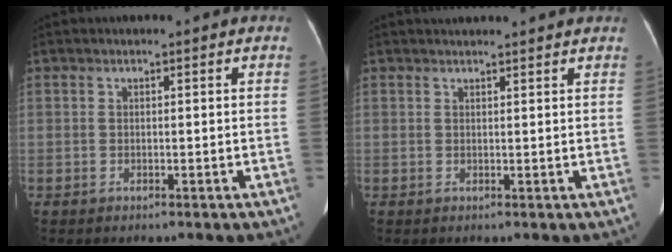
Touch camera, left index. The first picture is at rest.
{"total": 5.7, "force": [5.4, 0.2, 1.6], "torque": [-0.020, 0.030, 0.061]}